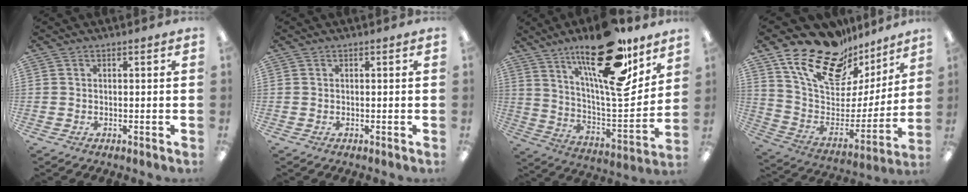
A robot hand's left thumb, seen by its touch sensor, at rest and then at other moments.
{"total": 0.0}
{"total": 24.8, "force": [16.6, 7.6, 16.8], "torque": [-0.251, -0.106, 0.269]}
{"total": 21.1, "force": [15.3, 10.5, 10.2], "torque": [-0.177, -0.101, 0.270]}